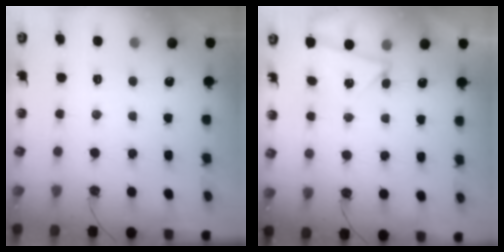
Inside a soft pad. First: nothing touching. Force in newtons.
{"total": 2.9, "press": 2.8, "slide": 0.7}